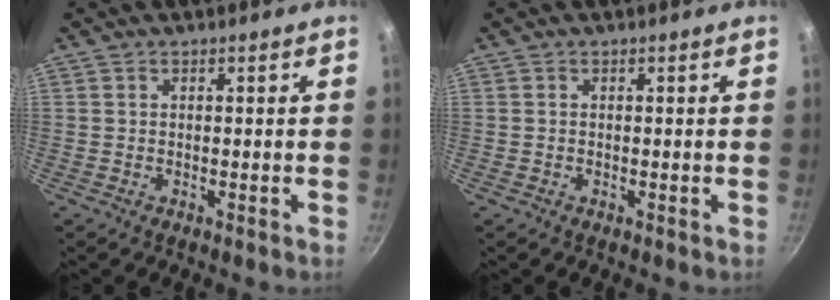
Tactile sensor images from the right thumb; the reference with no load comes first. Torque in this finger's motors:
{"motor_torque": [-0.19, 0.16, 0.18, 0.04, 0.11]}